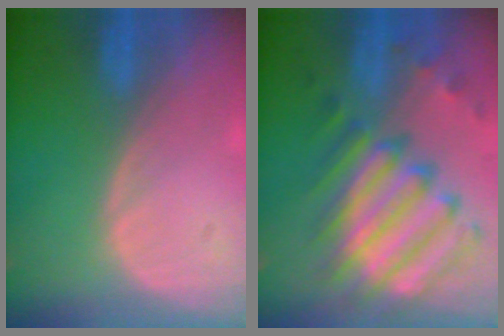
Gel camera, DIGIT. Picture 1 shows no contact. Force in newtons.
{"total": 11.6, "press": 10.5, "slide": 5.0}